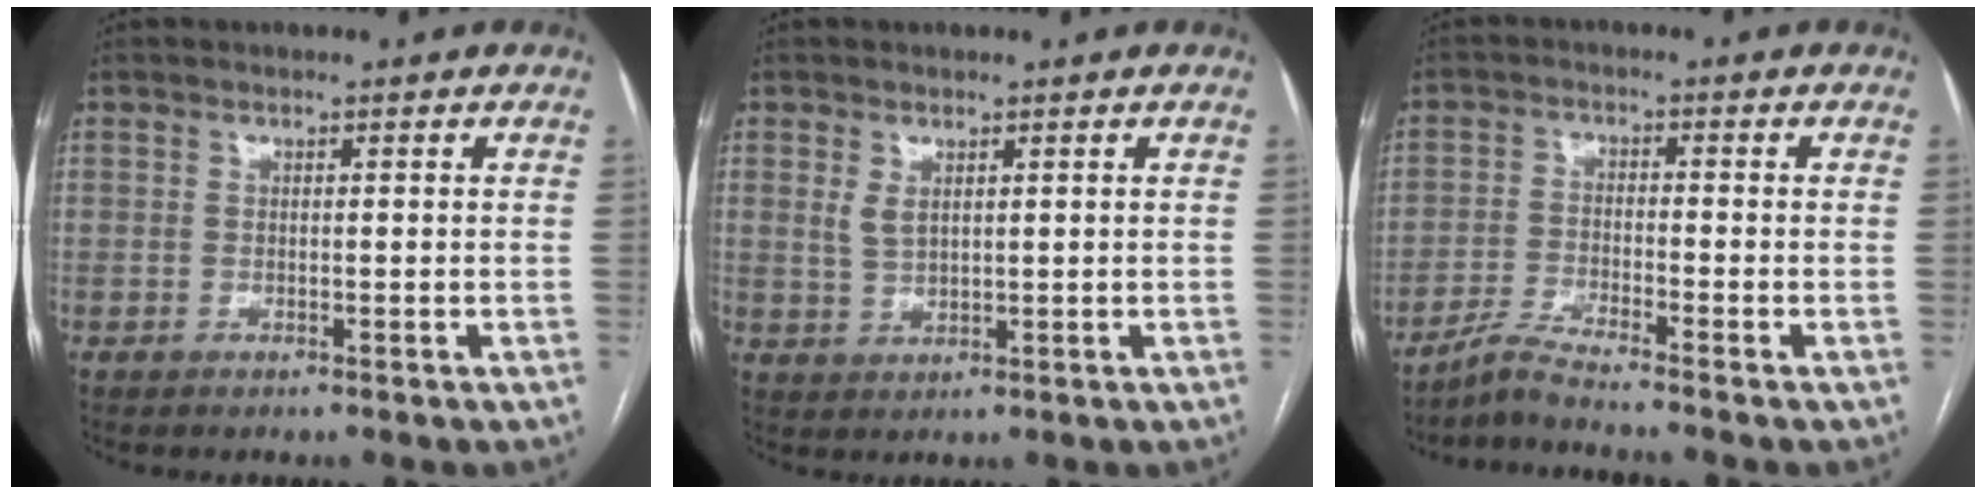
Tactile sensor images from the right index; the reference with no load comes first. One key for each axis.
{"total": 2.4, "fx": 1.1, "fy": 1.3, "fz": 1.7, "tx": -0.037, "ty": 0.001, "tz": 0.028}
{"total": 4.6, "fx": -4.1, "fy": -1.5, "fz": 1.3, "tx": -0.031, "ty": -0.021, "tz": -0.085}